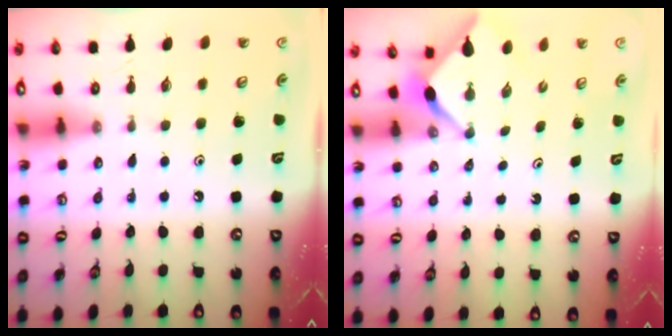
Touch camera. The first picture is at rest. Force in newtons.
{"total": 2.5, "press": 2.5, "slide": 0.3}